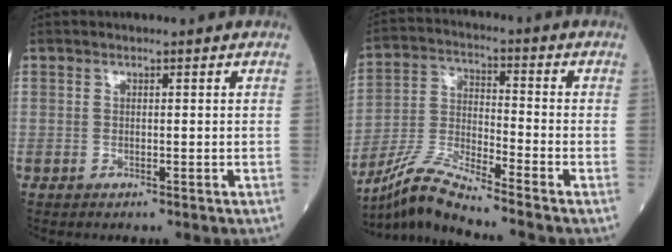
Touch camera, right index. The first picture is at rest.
{"total": 9.2, "force": [-8.4, -1.7, 3.4], "torque": [-0.083, -0.018, -0.164]}